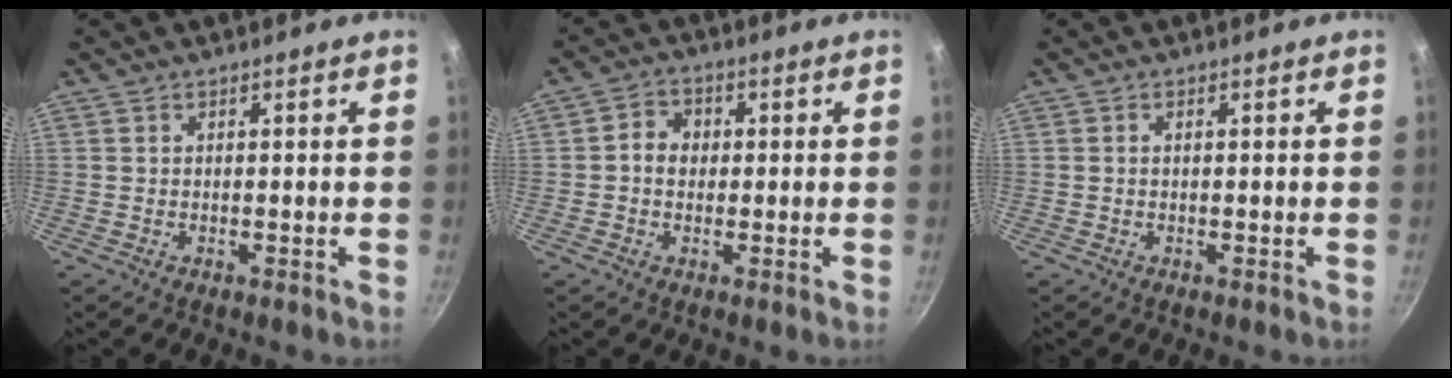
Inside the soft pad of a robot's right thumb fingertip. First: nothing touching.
{"total": 4.4, "force": [0.1, 3.7, 2.3], "torque": [-0.018, 0.009, -0.008]}
{"total": 0.5, "force": [0.1, 0.3, 0.5], "torque": [-0.010, 0.003, 0.002]}